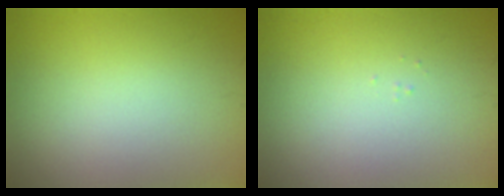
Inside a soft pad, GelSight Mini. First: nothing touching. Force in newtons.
{"total": 0.0}